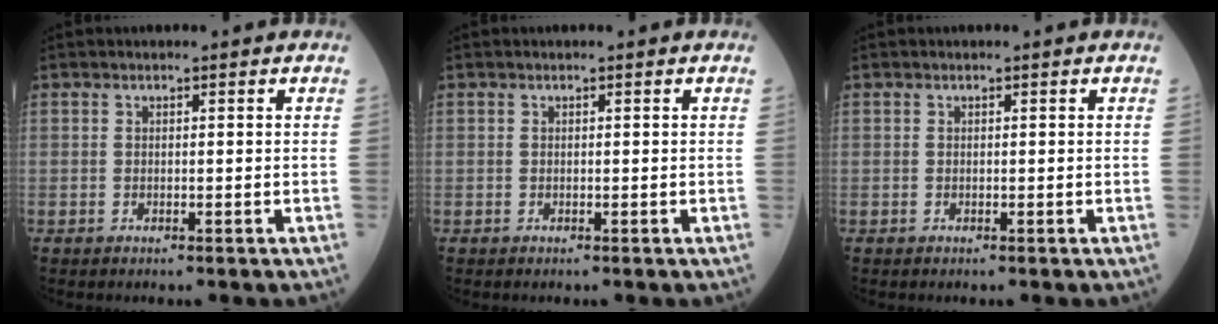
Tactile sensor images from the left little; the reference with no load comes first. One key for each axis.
{"total": 0.0}
{"total": 0.0}